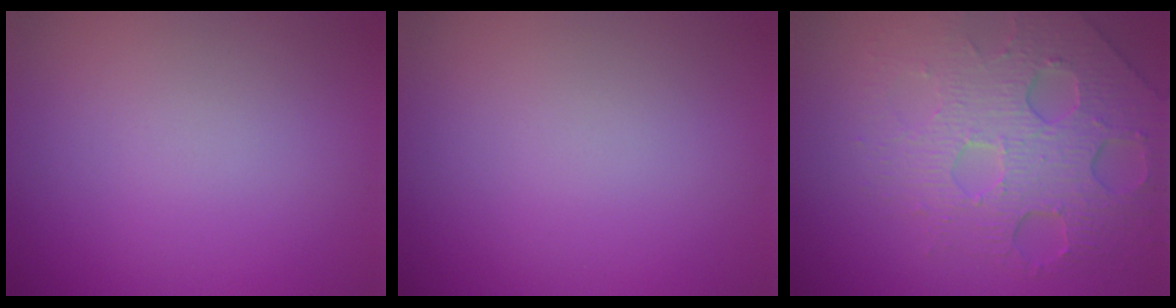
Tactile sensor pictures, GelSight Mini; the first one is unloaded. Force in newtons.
{"total": 0.0}
{"total": 7.1, "press": 5.0, "slide": 5.0}